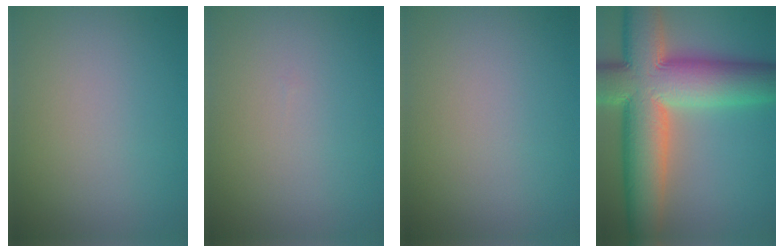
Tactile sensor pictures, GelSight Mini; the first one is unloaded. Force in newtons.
{"total": 0.0}
{"total": 0.0}
{"total": 15.1, "press": 15.1, "slide": 1.0}